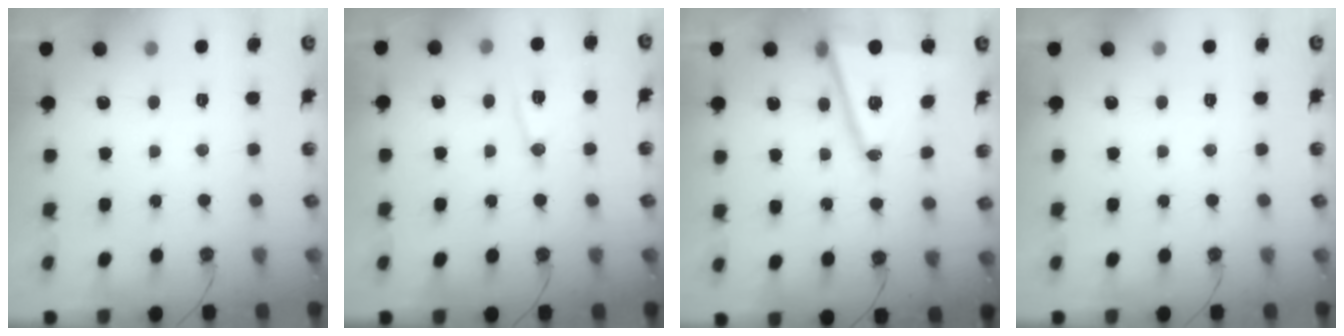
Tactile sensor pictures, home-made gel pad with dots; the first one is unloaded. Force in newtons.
{"total": 10.4, "press": 10.4, "slide": 1.1}
{"total": 15.9, "press": 15.5, "slide": 3.7}
{"total": 0.0}